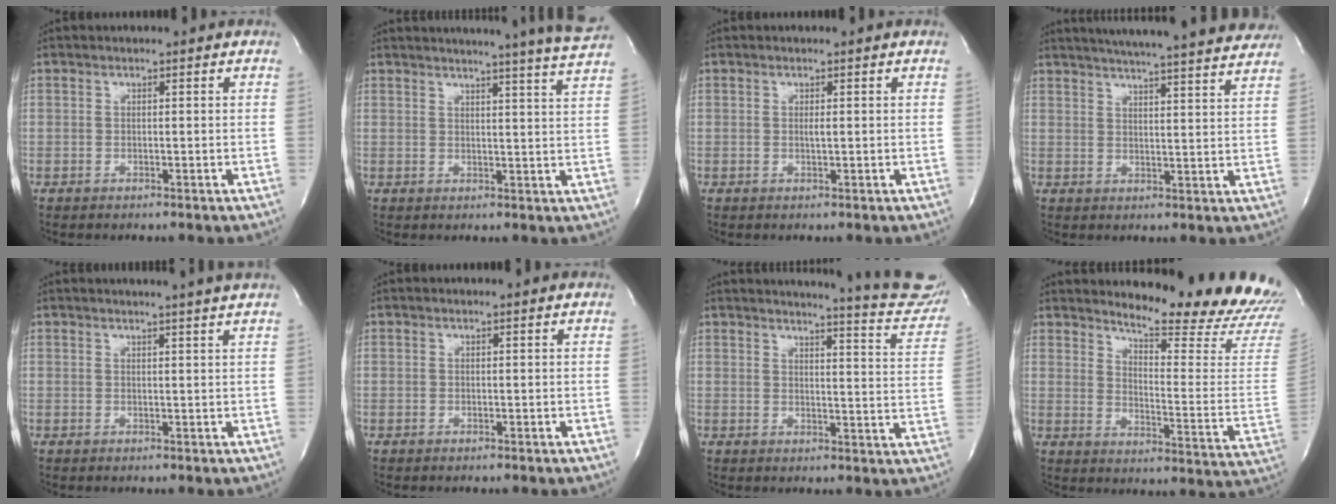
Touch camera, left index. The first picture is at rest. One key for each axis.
{"total": 14.3, "fx": 13.2, "fy": -2.0, "fz": 5.3, "tx": -0.084, "ty": -0.062, "tz": 0.145}
{"total": 0.7, "fx": 0.1, "fy": 0.0, "fz": 0.7, "tx": -0.018, "ty": -0.002, "tz": 0.003}
{"total": 24.3, "fx": 22.2, "fy": 1.0, "fz": 9.8, "tx": -0.154, "ty": -0.025, "tz": 0.273}
{"total": 4.8, "fx": 4.2, "fy": -1.3, "fz": 1.9, "tx": -0.026, "ty": 0.000, "tz": 0.042}
{"total": 0.0}
{"total": 17.9, "fx": 16.9, "fy": 0.9, "fz": 5.8, "tx": -0.070, "ty": -0.090, "tz": 0.174}
{"total": 19.6, "fx": 18.5, "fy": 1.6, "fz": 6.4, "tx": -0.091, "ty": -0.122, "tz": 0.218}